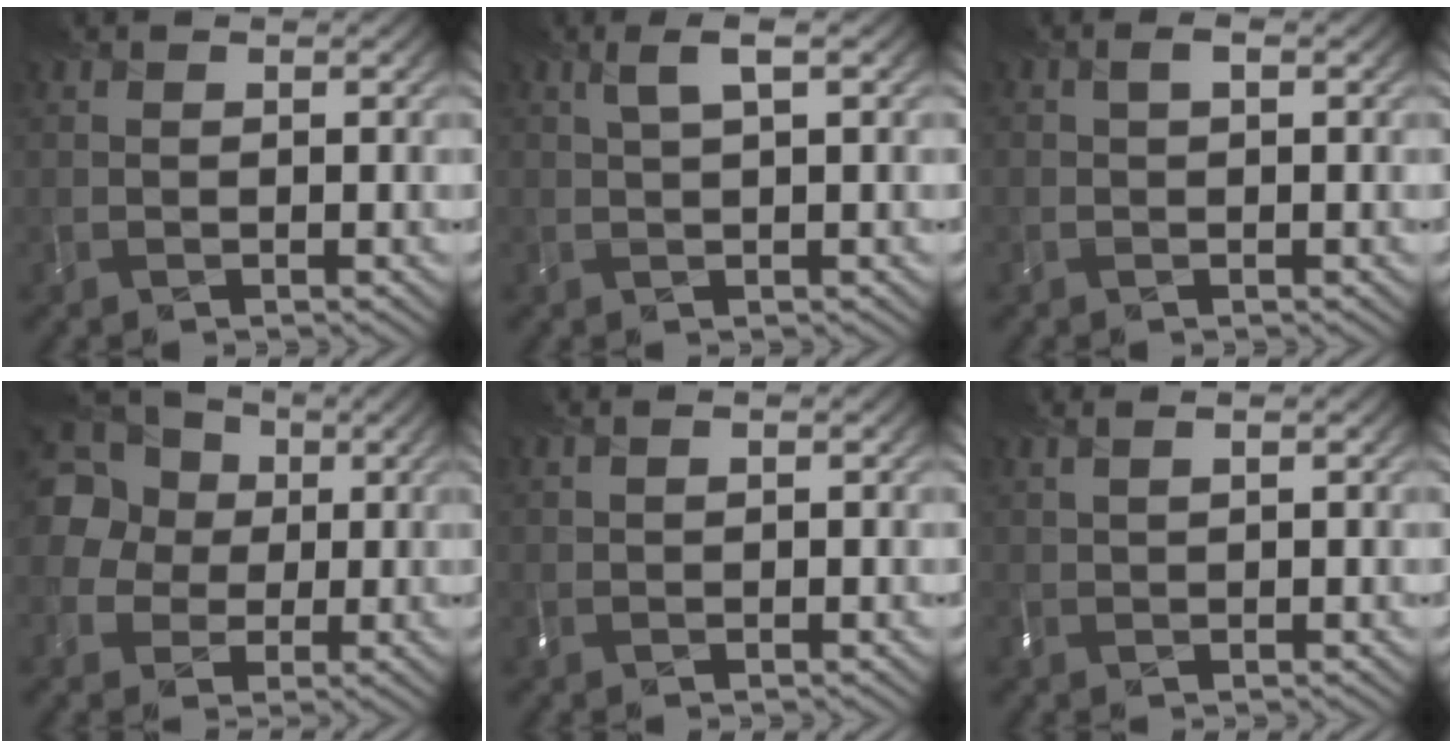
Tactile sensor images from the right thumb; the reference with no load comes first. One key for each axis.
{"total": 2.3, "fx": 0.8, "fy": 0.3, "fz": 2.1, "tx": -0.040, "ty": 0.008, "tz": 0.017}
{"total": 1.2, "fx": 0.0, "fy": 0.6, "fz": 1.0, "tx": -0.014, "ty": 0.001, "tz": -0.002}
{"total": 12.2, "fx": 2.9, "fy": 10.6, "fz": 5.2, "tx": -0.178, "ty": 0.030, "tz": 0.041}
{"total": 1.1, "fx": 0.9, "fy": 0.2, "fz": 0.6, "tx": -0.018, "ty": 0.005, "tz": 0.016}
{"total": 1.7, "fx": 1.3, "fy": 0.4, "fz": 1.0, "tx": -0.019, "ty": 0.006, "tz": 0.018}